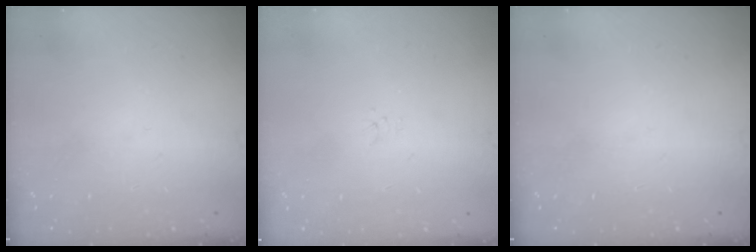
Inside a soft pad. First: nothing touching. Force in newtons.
{"total": 1.5, "press": 1.5, "slide": 0.2}
{"total": 0.0}